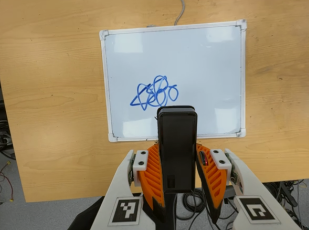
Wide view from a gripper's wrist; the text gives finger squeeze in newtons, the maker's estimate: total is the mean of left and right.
{"total": 3.9, "left": 2.5, "right": 5.3}